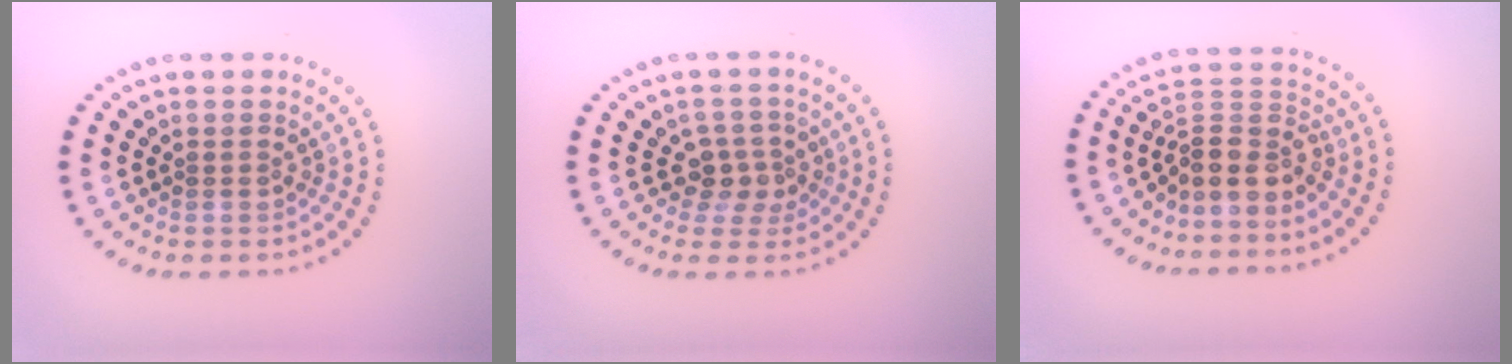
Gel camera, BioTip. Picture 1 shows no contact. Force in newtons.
{"total": 2.5, "press": 2.0, "slide": 1.6}
{"total": 3.8, "press": 2.9, "slide": 2.5}